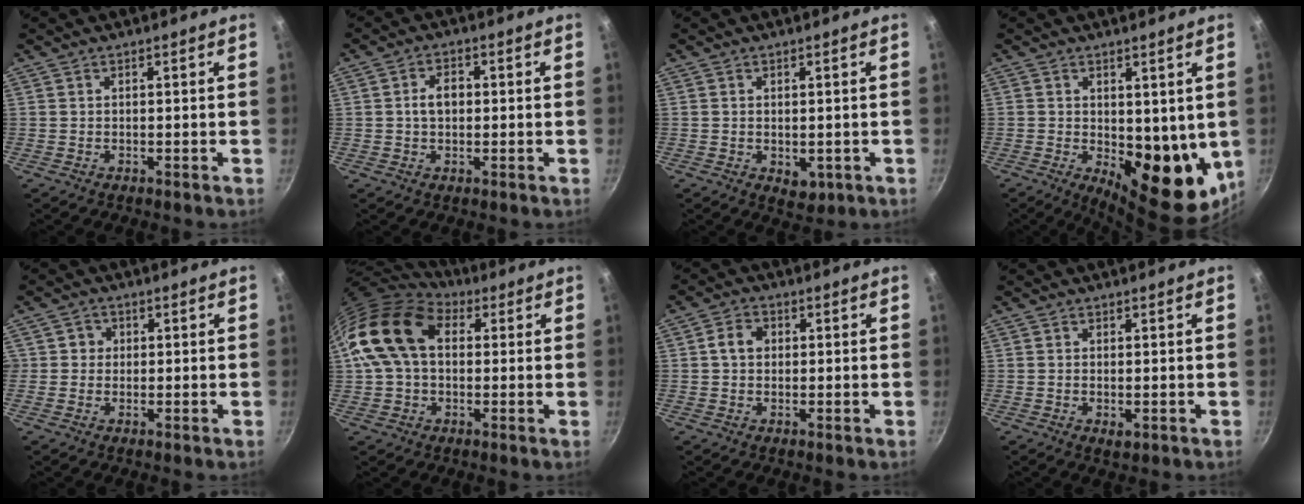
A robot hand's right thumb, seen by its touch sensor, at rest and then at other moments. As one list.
[{"total": 4.0, "force": [0.1, 2.8, 2.9], "torque": [-0.035, 0.011, -0.003]}, {"total": 3.2, "force": [-0.7, 2.2, 2.2], "torque": [-0.029, -0.012, -0.006]}, {"total": 14.0, "force": [-0.7, 7.2, 11.9], "torque": [-0.119, -0.036, 0.005]}, {"total": 2.7, "force": [0.2, 2.6, 0.5], "torque": [0.012, 0.003, -0.003]}, {"total": 15.9, "force": [3.2, 10.9, 11.1], "torque": [-0.185, 0.021, 0.042]}, {"total": 4.1, "force": [0.5, 3.2, 2.4], "torque": [-0.032, 0.010, 0.001]}, {"total": 1.6, "force": [-0.4, 0.7, 1.3], "torque": [-0.023, -0.007, -0.006]}]